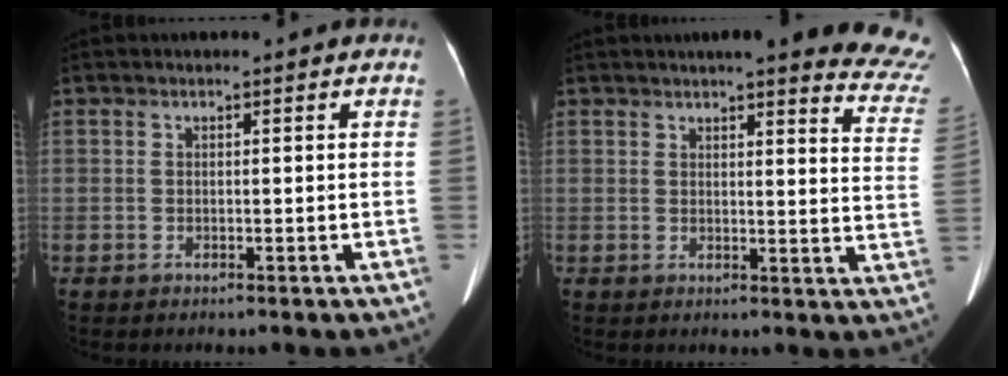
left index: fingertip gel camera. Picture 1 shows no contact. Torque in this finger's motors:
{"motor_torque": [0.20, -0.33, 0.03, 0.03]}